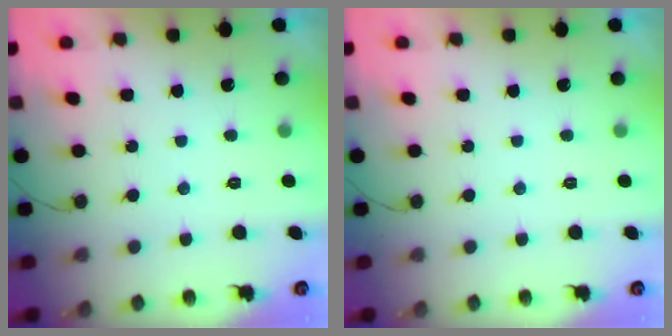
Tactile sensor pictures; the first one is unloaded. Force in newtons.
{"total": 0.0}